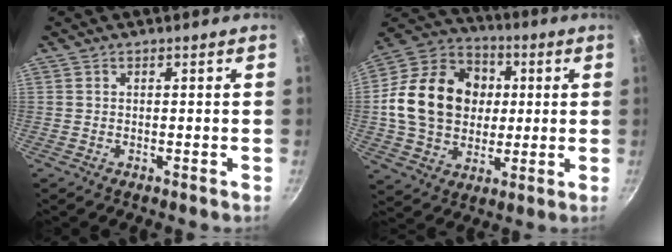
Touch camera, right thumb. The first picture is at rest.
{"total": 21.1, "force": [1.9, 16.8, 12.6], "torque": [-0.191, 0.024, 0.030]}